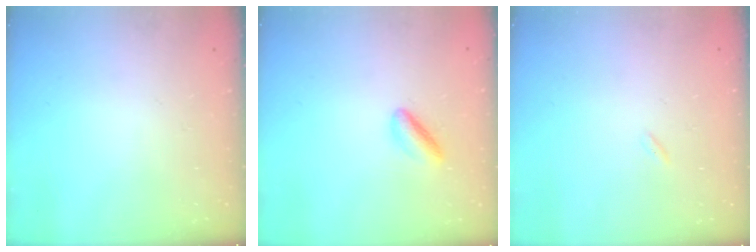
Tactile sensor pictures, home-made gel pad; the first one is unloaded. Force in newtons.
{"total": 4.1, "press": 4.1, "slide": 0.3}
{"total": 0.0}